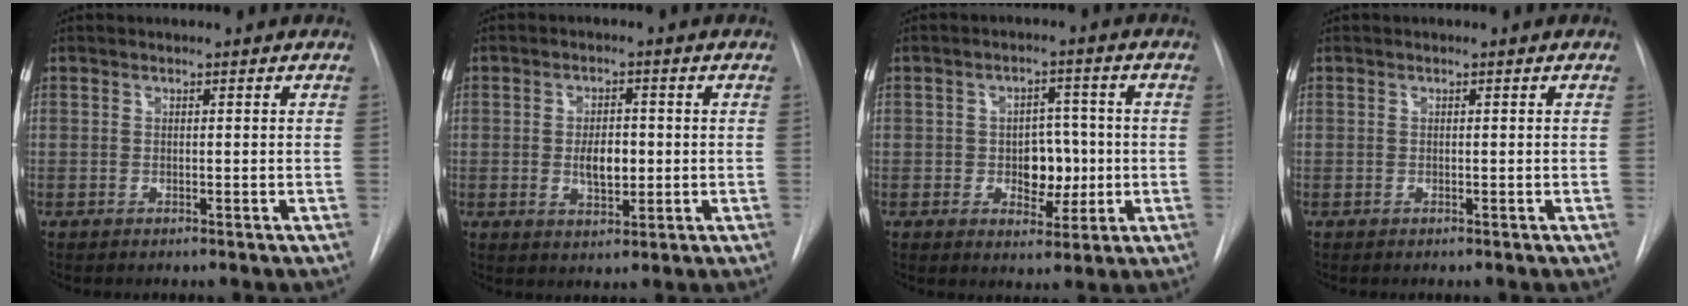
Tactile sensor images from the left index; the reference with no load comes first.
{"total": 4.6, "force": [-0.2, 2.3, 4.0], "torque": [-0.067, -0.001, 0.002]}
{"total": 5.9, "force": [-0.6, 3.9, 4.4], "torque": [-0.056, 0.010, -0.001]}
{"total": 0.0}